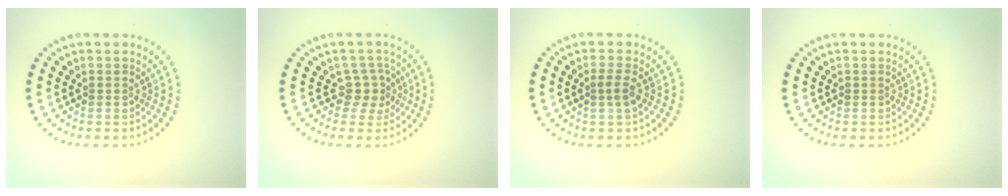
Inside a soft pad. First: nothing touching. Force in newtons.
{"total": 2.1, "press": 1.5, "slide": 1.4}
{"total": 1.3, "press": 1.1, "slide": 0.8}
{"total": 0.0}